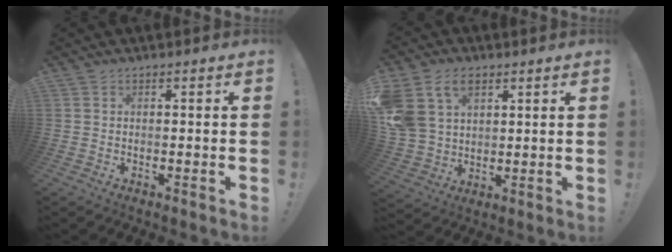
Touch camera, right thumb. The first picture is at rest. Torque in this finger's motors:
{"motor_torque": [2.49, 2.52, 1.61, 0.36, 0.17]}